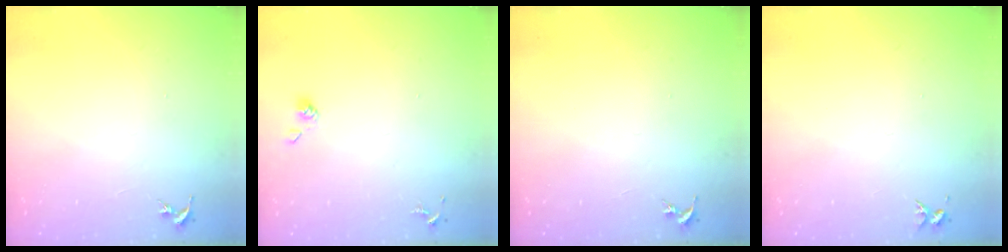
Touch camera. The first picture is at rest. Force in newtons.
{"total": 3.6, "press": 3.4, "slide": 1.3}
{"total": 0.0}
{"total": 3.7, "press": 3.6, "slide": 0.4}